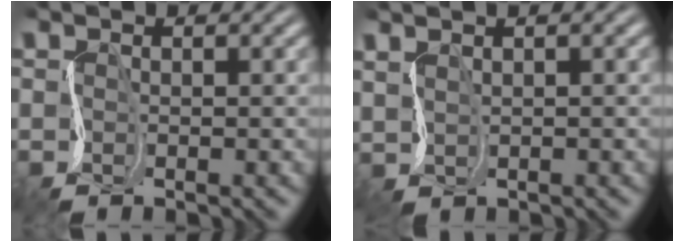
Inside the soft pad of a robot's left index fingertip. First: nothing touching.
{"total": 2.0, "force": [1.6, 0.8, 0.9], "torque": [-0.024, 0.015, 0.026]}